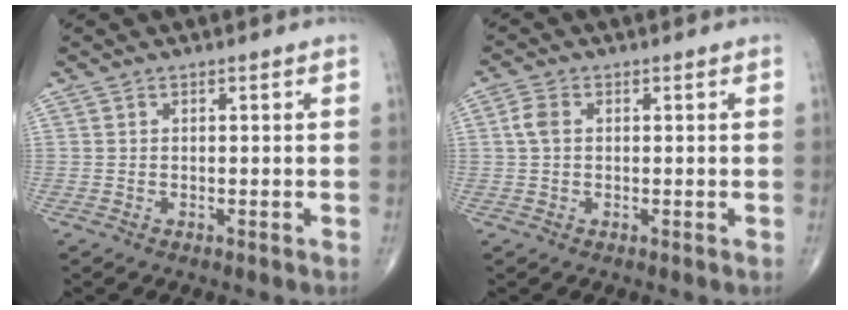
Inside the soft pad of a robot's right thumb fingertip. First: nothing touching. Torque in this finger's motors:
{"motor_torque": [-0.23, 0.26, 0.36, 0.14, 0.02]}